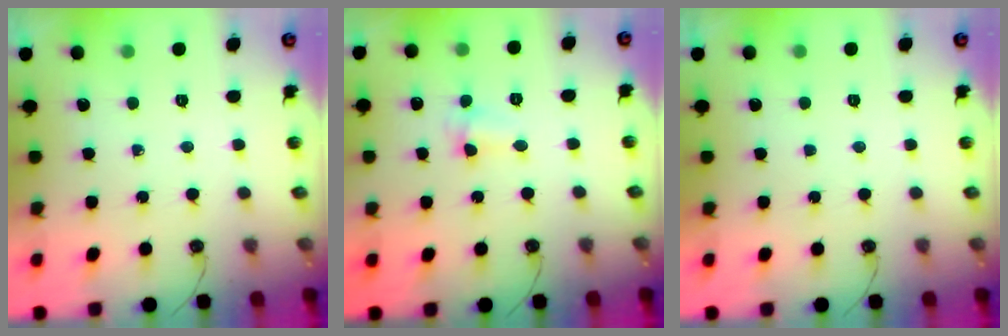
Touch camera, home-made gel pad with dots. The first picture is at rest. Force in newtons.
{"total": 2.6, "press": 2.5, "slide": 0.6}
{"total": 0.0}